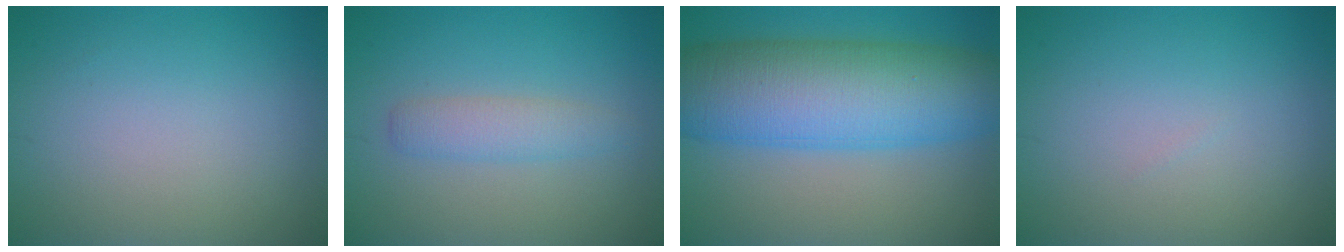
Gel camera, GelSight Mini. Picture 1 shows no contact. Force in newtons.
{"total": 2.4, "press": 2.4, "slide": 0.1}
{"total": 12.2, "press": 12.2, "slide": 0.1}
{"total": 0.0}